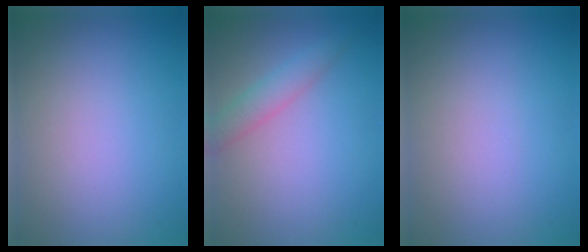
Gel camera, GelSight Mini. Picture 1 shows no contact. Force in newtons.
{"total": 2.3, "press": 2.3, "slide": 0.0}
{"total": 0.0}